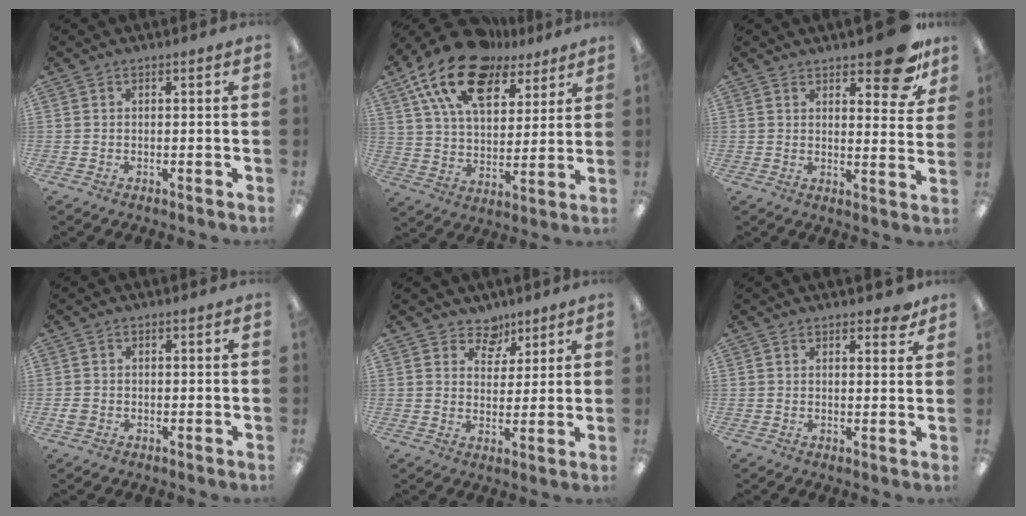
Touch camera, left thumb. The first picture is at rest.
{"total": 19.8, "force": [12.7, 10.5, 11.0], "torque": [-0.208, -0.054, 0.228]}
{"total": 11.5, "force": [8.2, 4.2, 6.8], "torque": [-0.070, -0.055, 0.138]}
{"total": 1.6, "force": [-0.4, 1.5, 0.7], "torque": [-0.011, 0.003, -0.006]}
{"total": 6.7, "force": [4.9, 4.4, 1.3], "torque": [-0.016, -0.031, 0.089]}
{"total": 2.9, "force": [2.4, 1.1, 1.3], "torque": [-0.005, -0.011, 0.039]}